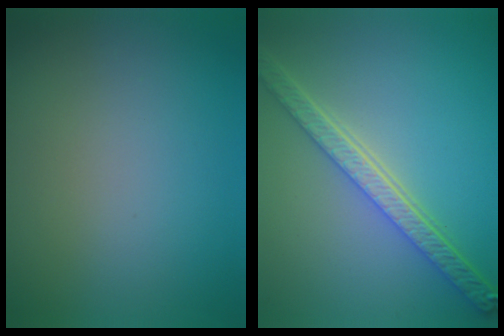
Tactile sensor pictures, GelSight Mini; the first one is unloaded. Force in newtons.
{"total": 5.2, "press": 4.1, "slide": 3.3}